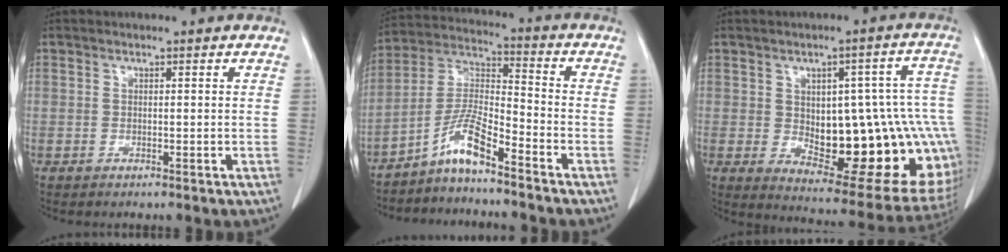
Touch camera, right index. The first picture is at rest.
{"total": 7.7, "force": [-5.6, 0.5, 5.2], "torque": [-0.112, 0.007, -0.111]}
{"total": 22.7, "force": [-2.2, 8.1, 21.1], "torque": [-0.201, 0.028, -0.001]}